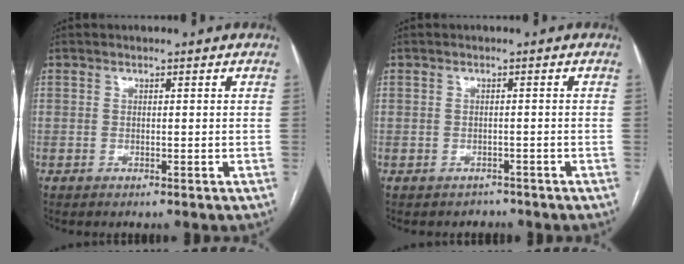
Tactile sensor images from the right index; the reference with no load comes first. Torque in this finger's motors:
{"motor_torque": [-0.97, -0.52, -1.05, -0.21]}